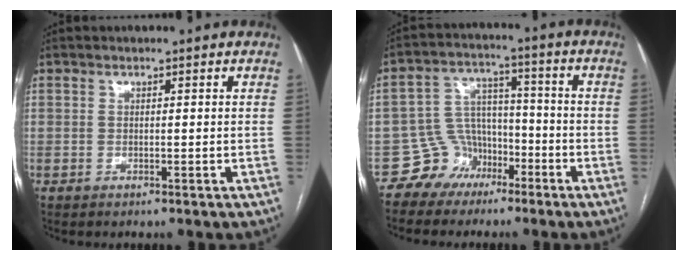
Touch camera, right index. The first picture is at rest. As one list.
[{"total": 7.2, "force": [-4.7, 5.5, 0.1], "torque": [0.008, 0.034, -0.076]}]